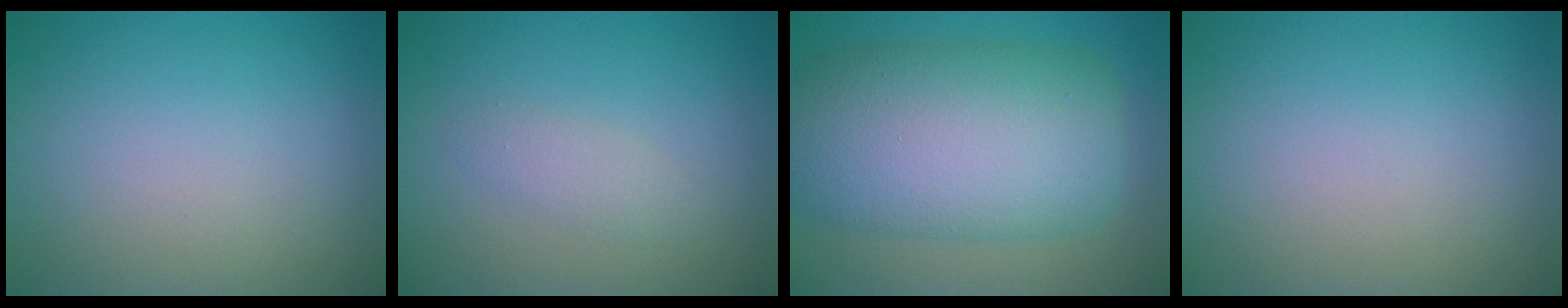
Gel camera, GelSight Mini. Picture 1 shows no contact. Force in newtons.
{"total": 1.4, "press": 1.4, "slide": 0.1}
{"total": 12.3, "press": 12.3, "slide": 0.4}
{"total": 0.0}